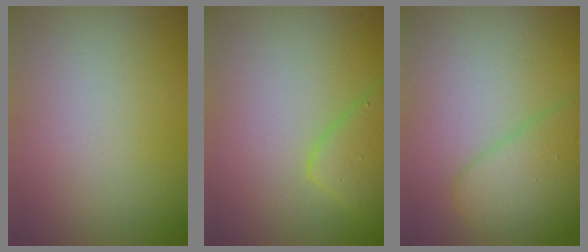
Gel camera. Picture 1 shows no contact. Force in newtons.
{"total": 2.9, "press": 2.9, "slide": 0.0}
{"total": 4.2, "press": 4.2, "slide": 0.1}